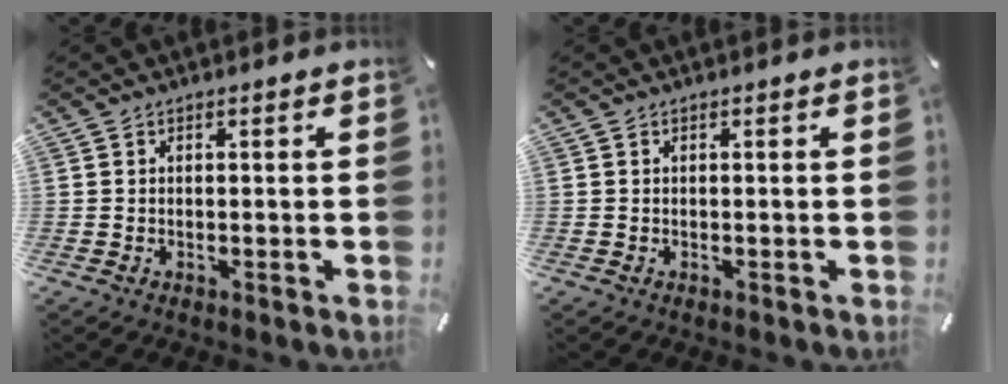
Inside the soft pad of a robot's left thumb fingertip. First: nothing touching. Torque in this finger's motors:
{"motor_torque": [0.00, 0.00, 0.04, 0.04, 0.00]}